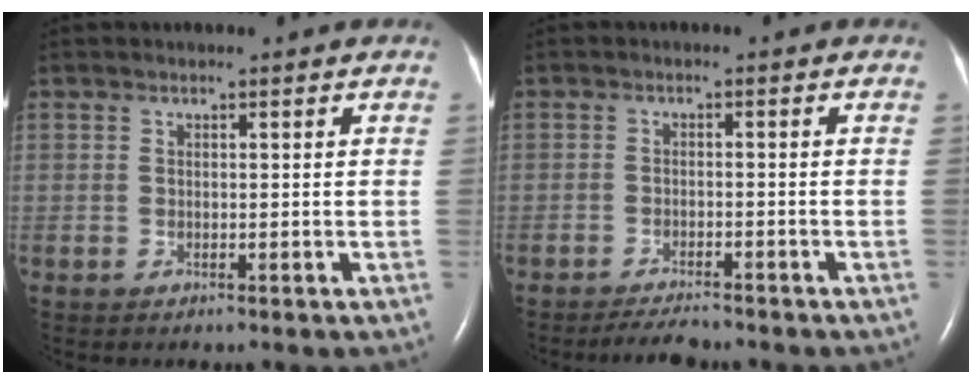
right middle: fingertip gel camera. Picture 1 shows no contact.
{"total": 3.2, "force": [-3.0, 0.4, 1.1], "torque": [-0.026, -0.011, -0.051]}